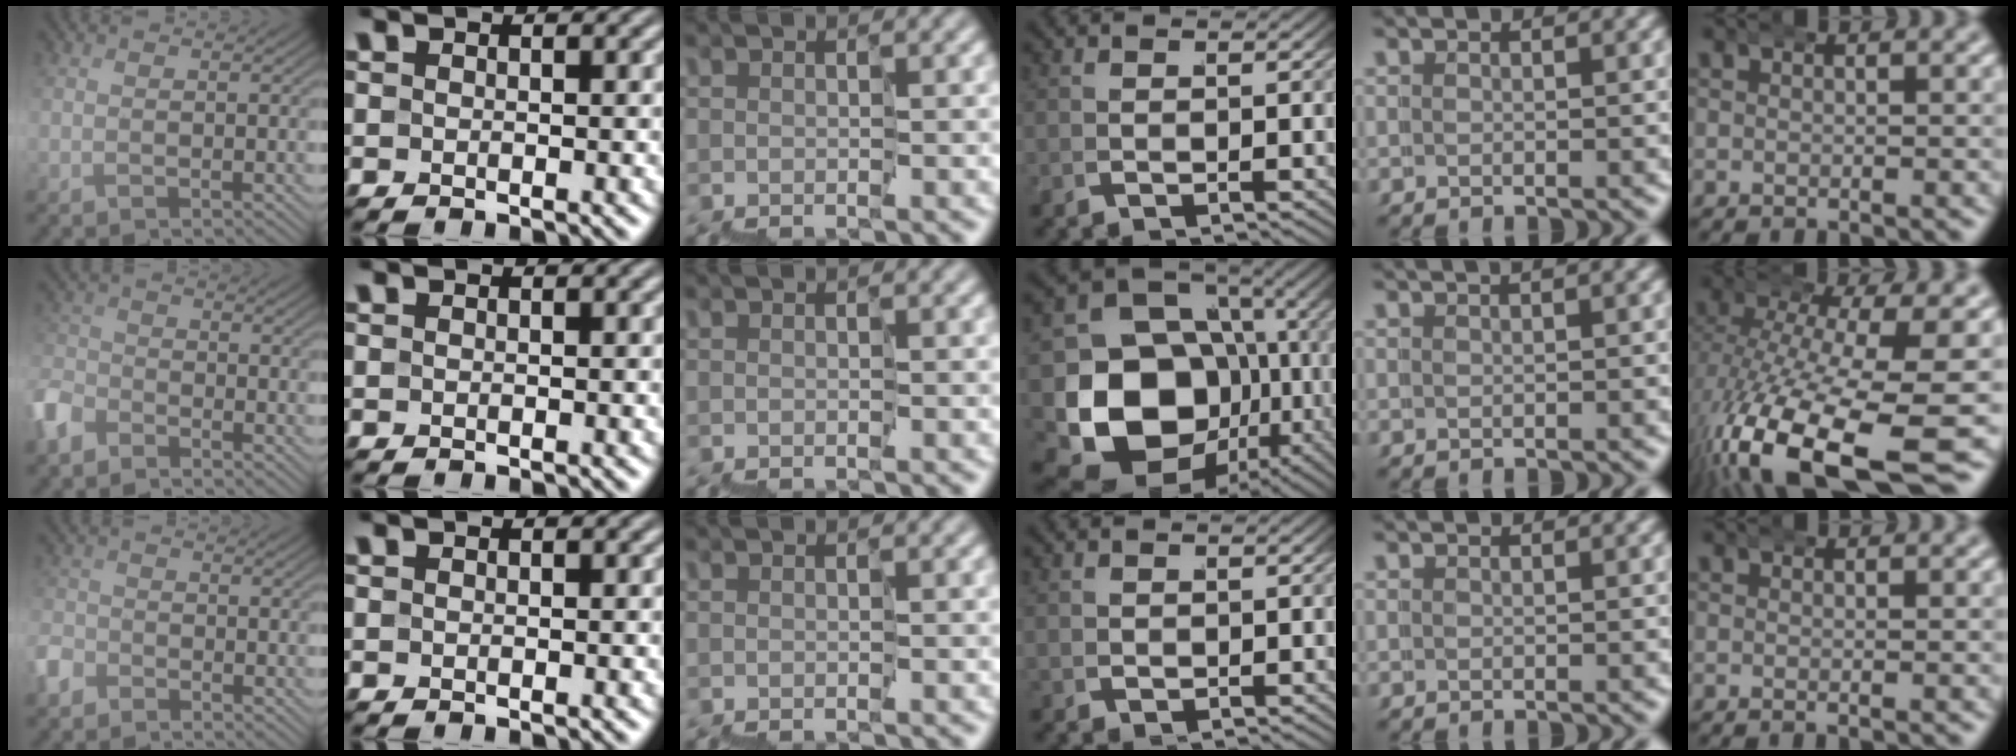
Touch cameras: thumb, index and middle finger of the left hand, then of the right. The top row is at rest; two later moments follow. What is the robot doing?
{"motion": "wrap", "object": "belt"}